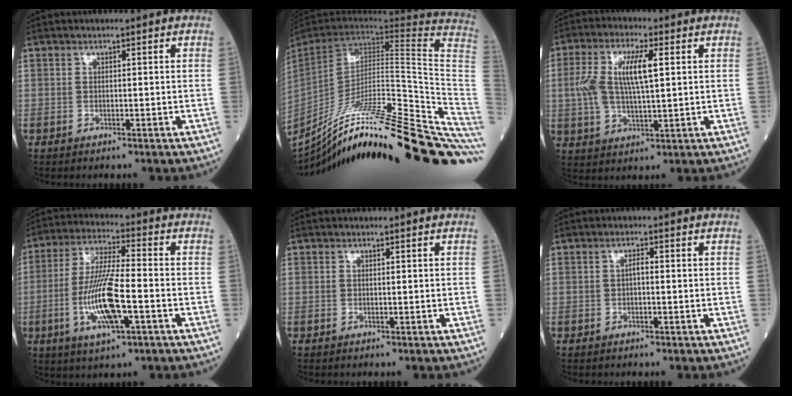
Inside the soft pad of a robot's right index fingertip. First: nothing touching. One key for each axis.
{"total": 38.8, "fx": -30.7, "fy": 0.6, "fz": 23.7, "tx": -0.234, "ty": -0.051, "tz": -0.439}
{"total": 9.7, "fx": 1.7, "fy": 2.8, "fz": 9.2, "tx": -0.199, "ty": 0.016, "tz": 0.035}
{"total": 12.1, "fx": -3.5, "fy": 1.9, "fz": 11.4, "tx": -0.230, "ty": -0.007, "tz": -0.064}
{"total": 0.0}
{"total": 1.1, "fx": -0.1, "fy": 0.3, "fz": 1.0, "tx": -0.018, "ty": 0.003, "tz": -0.004}